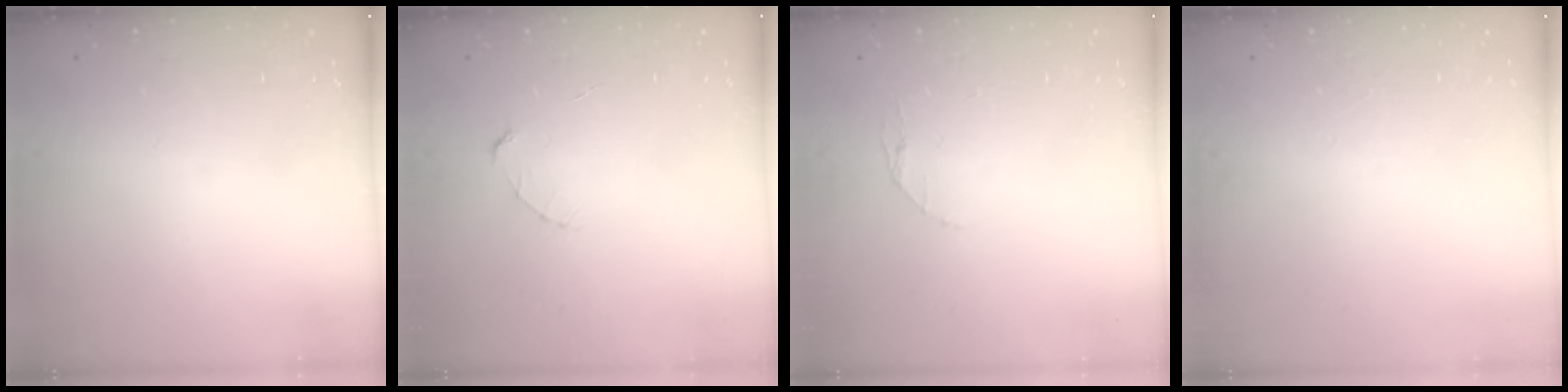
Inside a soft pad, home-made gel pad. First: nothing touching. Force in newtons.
{"total": 2.7, "press": 2.7, "slide": 0.3}
{"total": 3.5, "press": 3.4, "slide": 0.4}
{"total": 0.0}